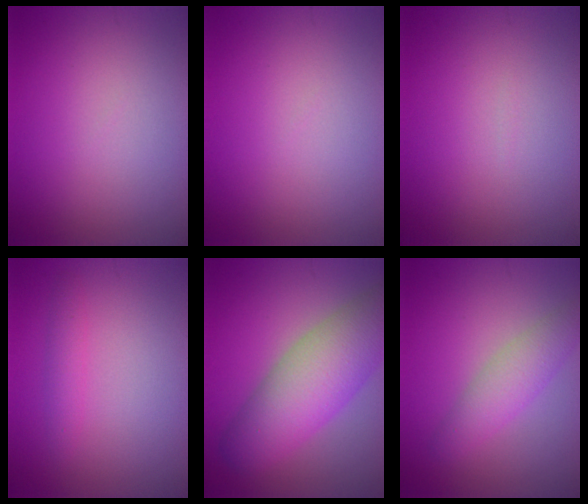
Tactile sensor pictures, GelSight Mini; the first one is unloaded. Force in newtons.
{"total": 0.0}
{"total": 0.0}
{"total": 1.5, "press": 1.5, "slide": 0.1}
{"total": 8.3, "press": 8.3, "slide": 0.5}
{"total": 3.0, "press": 3.0, "slide": 0.2}